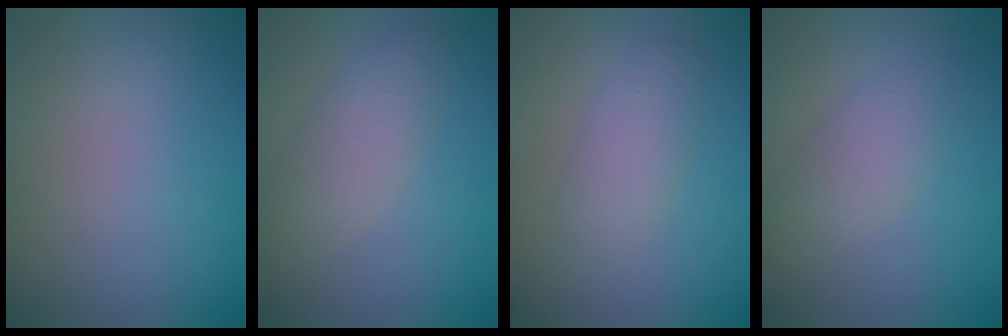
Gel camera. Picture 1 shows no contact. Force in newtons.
{"total": 2.8, "press": 2.8, "slide": 0.1}
{"total": 2.4, "press": 2.4, "slide": 0.1}
{"total": 2.7, "press": 2.7, "slide": 0.2}